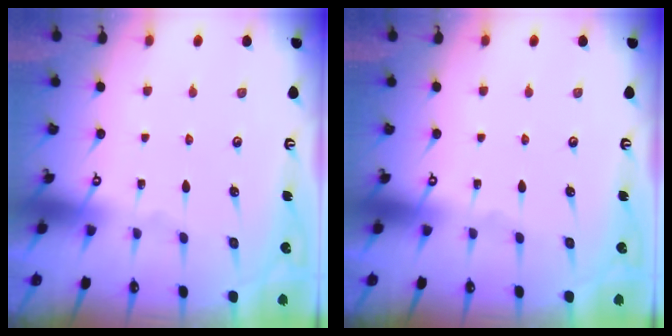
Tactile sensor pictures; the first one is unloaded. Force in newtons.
{"total": 0.0}